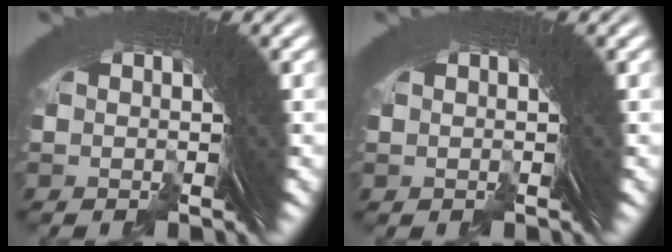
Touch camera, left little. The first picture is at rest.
{"total": 0.0}